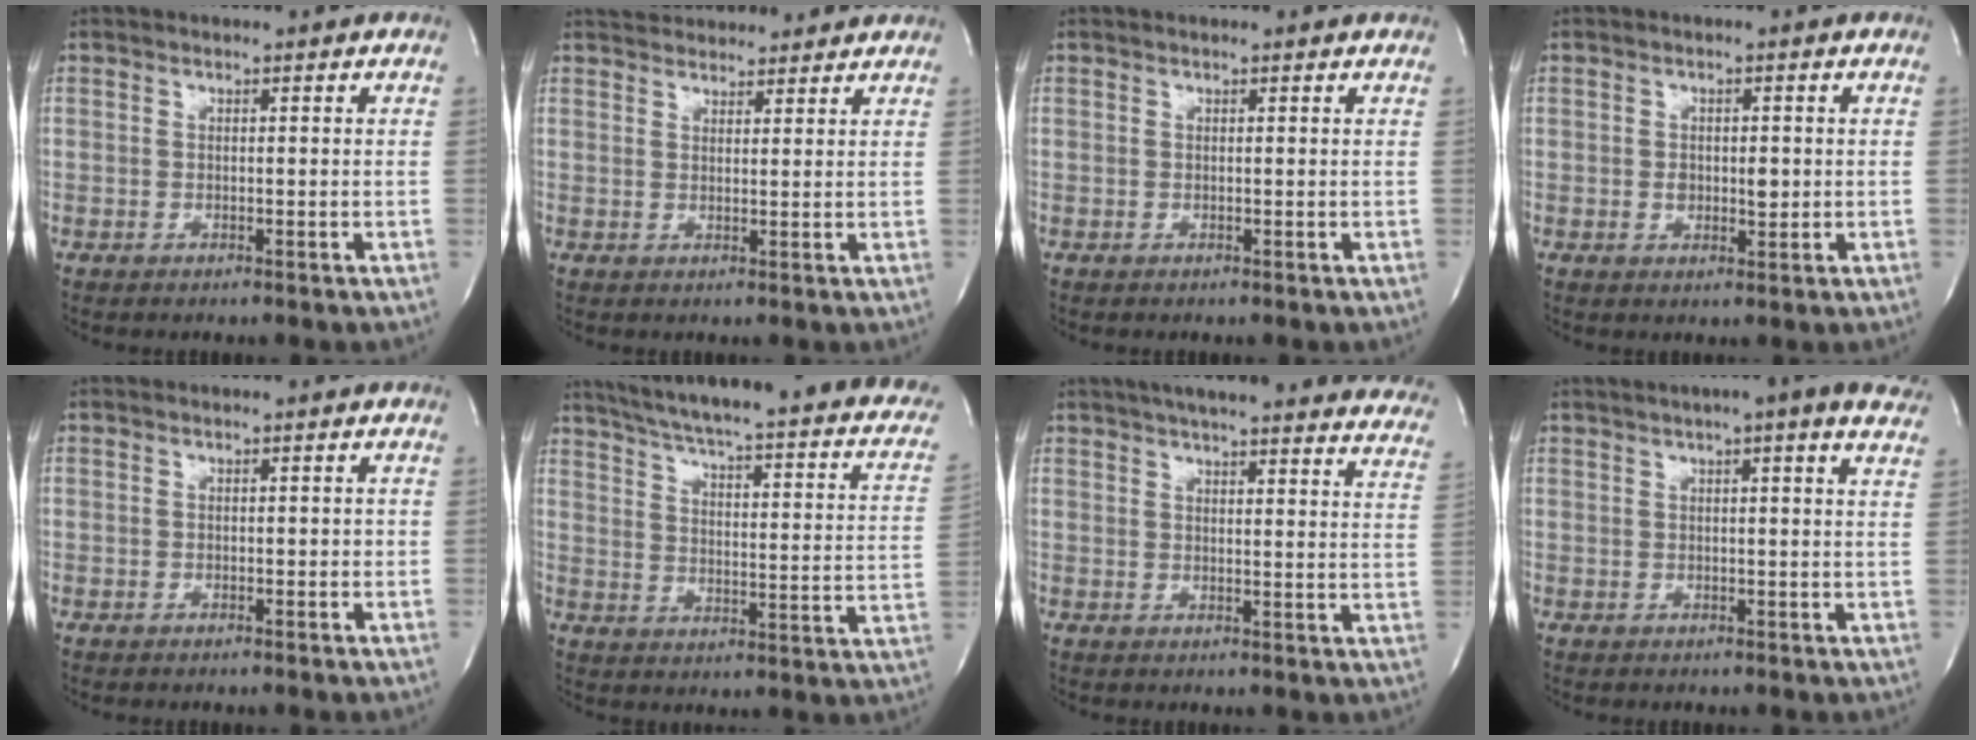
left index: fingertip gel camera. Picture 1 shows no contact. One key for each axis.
{"total": 8.3, "fx": 7.9, "fy": 1.9, "fz": 1.7, "tx": -0.024, "ty": 0.030, "tz": 0.109}
{"total": 0.9, "fx": 0.8, "fy": 0.0, "fz": 0.3, "tx": -0.009, "ty": 0.006, "tz": 0.010}
{"total": 2.9, "fx": -0.1, "fy": 1.7, "fz": 2.3, "tx": -0.036, "ty": -0.003, "tz": 0.004}
{"total": 0.8, "fx": -0.1, "fy": 0.5, "fz": 0.6, "tx": -0.008, "ty": 0.003, "tz": 0.000}
{"total": 27.1, "fx": 20.9, "fy": 4.7, "fz": 16.6, "tx": -0.238, "ty": -0.017, "tz": 0.251}
{"total": 27.9, "fx": 25.0, "fy": 3.7, "fz": 11.8, "tx": -0.169, "ty": -0.046, "tz": 0.286}
{"total": 10.7, "fx": 7.9, "fy": 0.9, "fz": 7.3, "tx": -0.103, "ty": 0.027, "tz": 0.089}